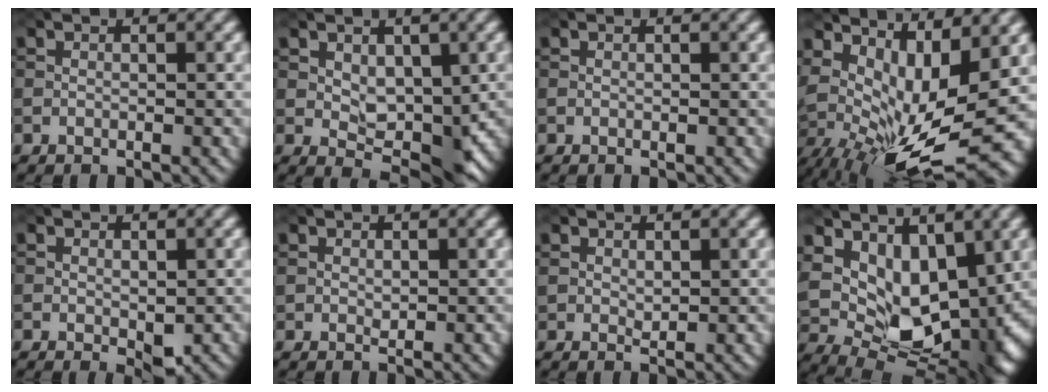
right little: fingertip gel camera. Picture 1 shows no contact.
{"total": 4.0, "force": [0.6, 2.4, 3.1], "torque": [-0.047, -0.007, 0.018]}
{"total": 0.0}
{"total": 11.6, "force": [2.0, 4.9, 10.4], "torque": [-0.189, -0.017, 0.052]}
{"total": 2.3, "force": [-0.3, 1.2, 2.0], "torque": [-0.032, -0.011, 0.003]}
{"total": 0.9, "force": [0.5, 0.5, 0.4], "torque": [-0.005, -0.002, 0.014]}
{"total": 1.1, "force": [0.8, 0.5, 0.5], "torque": [-0.008, -0.003, 0.020]}
{"total": 11.8, "force": [3.4, 7.1, 8.8], "torque": [-0.145, -0.022, 0.075]}